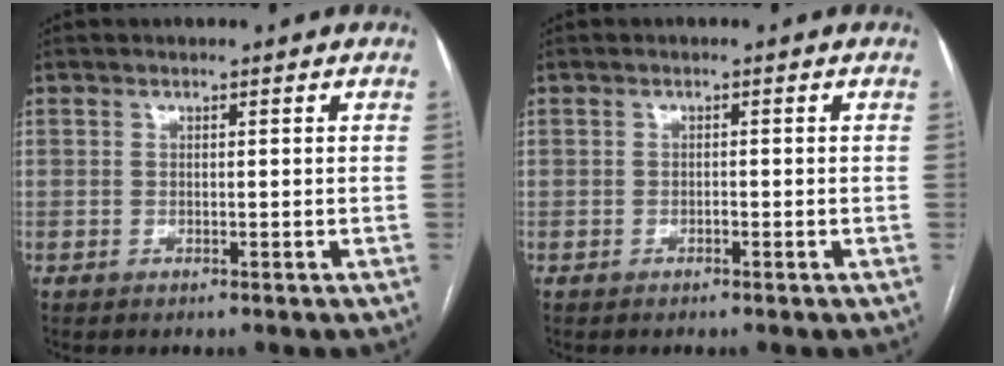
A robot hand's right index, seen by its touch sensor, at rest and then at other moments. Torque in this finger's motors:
{"motor_torque": [0.05, -0.20, 0.05, 0.02]}